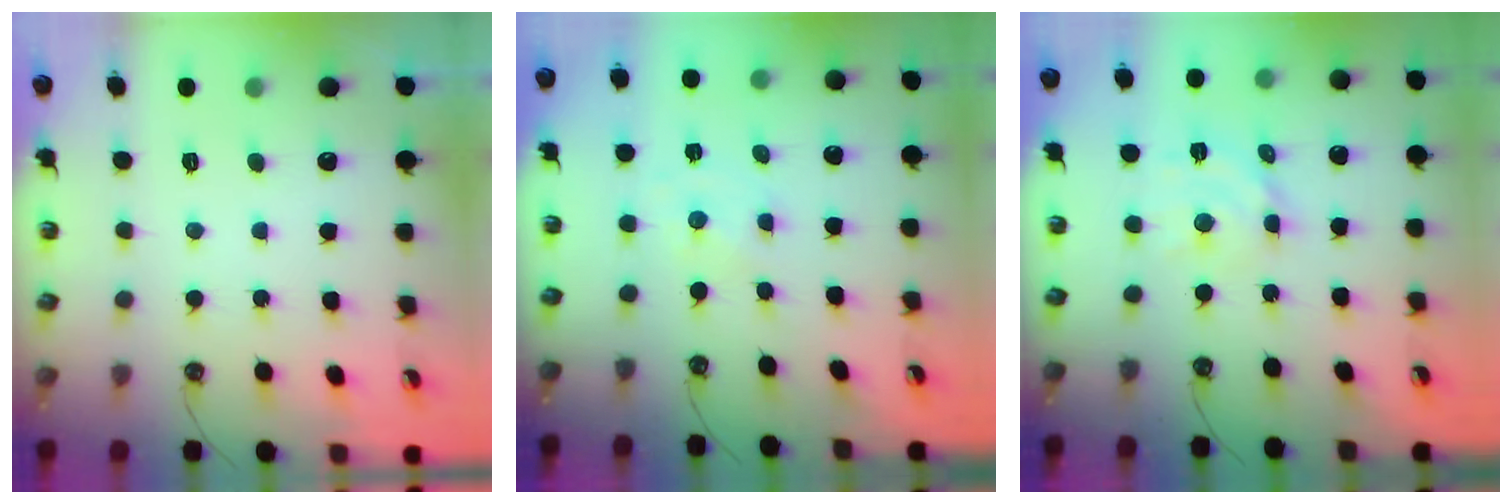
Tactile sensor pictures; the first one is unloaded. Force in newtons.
{"total": 0.0}
{"total": 10.1, "press": 10.1, "slide": 0.7}